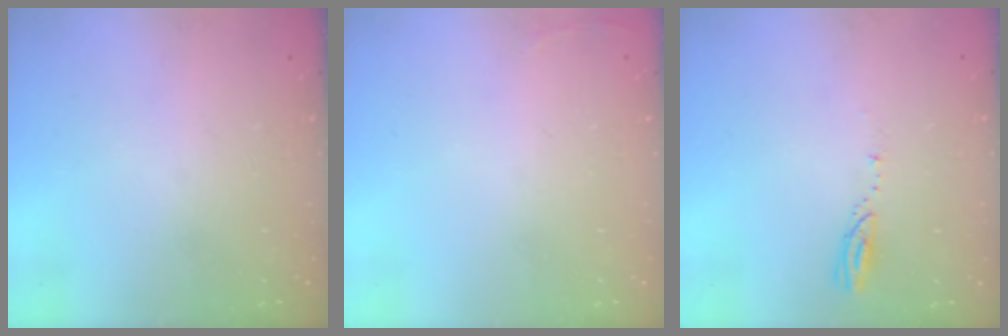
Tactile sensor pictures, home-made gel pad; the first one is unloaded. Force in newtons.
{"total": 2.5, "press": 2.4, "slide": 0.9}
{"total": 3.1, "press": 3.1, "slide": 0.2}